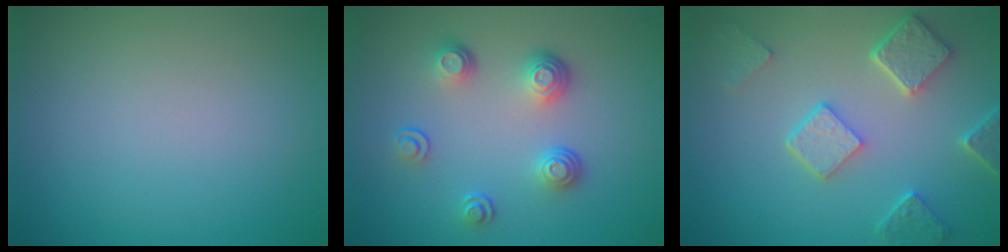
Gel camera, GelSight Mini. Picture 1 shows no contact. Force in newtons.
{"total": 3.6, "press": 2.6, "slide": 2.4}
{"total": 4.8, "press": 3.7, "slide": 3.0}